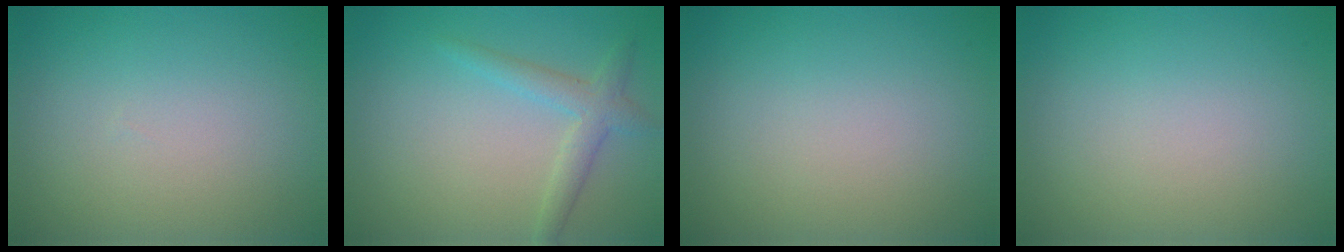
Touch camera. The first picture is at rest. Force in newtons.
{"total": 2.4, "press": 2.4, "slide": 0.1}
{"total": 0.0}
{"total": 0.0}